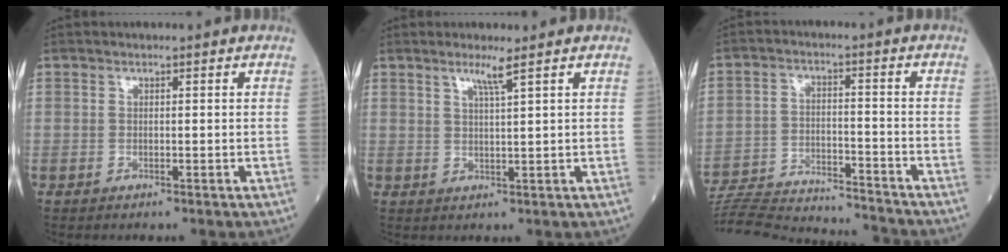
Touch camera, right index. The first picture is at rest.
{"total": 2.7, "force": [1.7, -0.7, 1.9], "torque": [-0.038, -0.004, 0.034]}
{"total": 19.7, "force": [-19.0, 1.2, 5.2], "torque": [-0.116, -0.014, -0.288]}